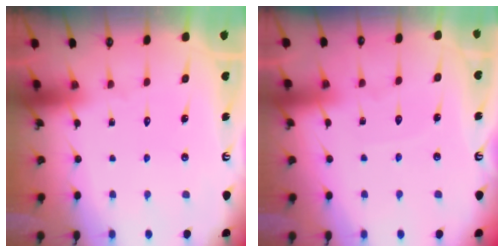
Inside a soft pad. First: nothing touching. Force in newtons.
{"total": 3.8, "press": 3.7, "slide": 0.5}